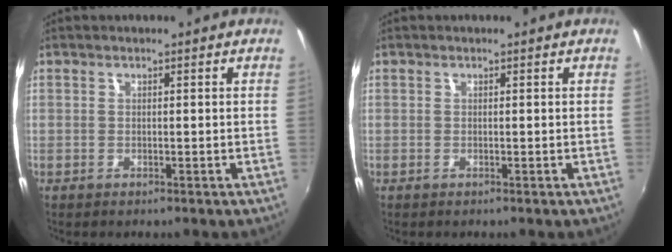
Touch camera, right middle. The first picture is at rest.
{"total": 0.0}